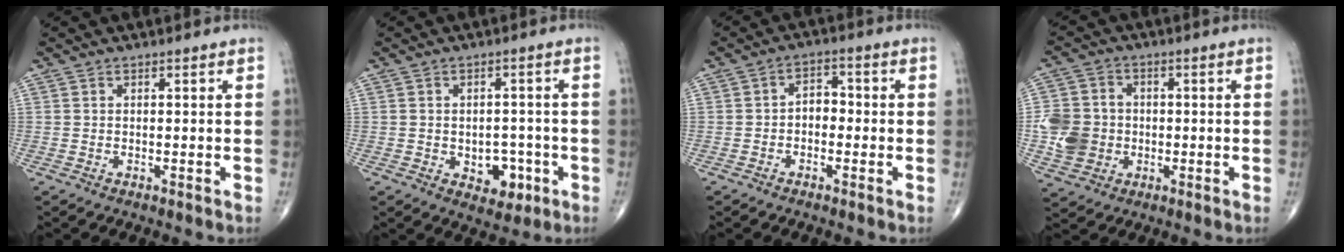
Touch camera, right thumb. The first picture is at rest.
{"total": 6.3, "force": [-1.9, 4.5, 3.9], "torque": [-0.021, 0.015, -0.017]}
{"total": 3.8, "force": [-0.8, 2.7, 2.6], "torque": [-0.023, 0.019, -0.025]}
{"total": 9.4, "force": [-1.3, 8.3, 4.2], "torque": [-0.064, 0.009, -0.025]}